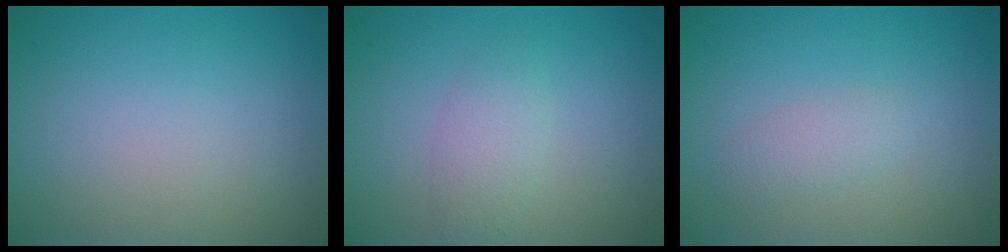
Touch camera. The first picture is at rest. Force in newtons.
{"total": 2.1, "press": 2.0, "slide": 0.0}
{"total": 1.5, "press": 1.5, "slide": 0.1}